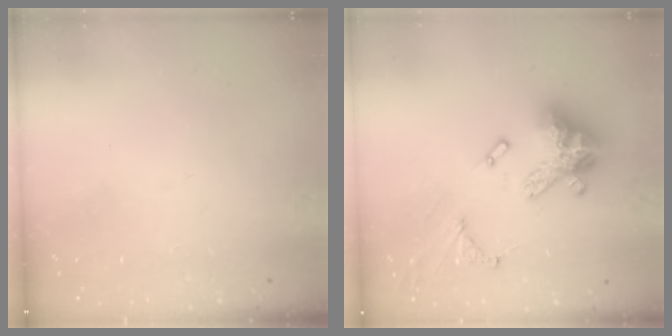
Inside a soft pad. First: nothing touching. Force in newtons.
{"total": 16.1, "press": 16.0, "slide": 1.8}